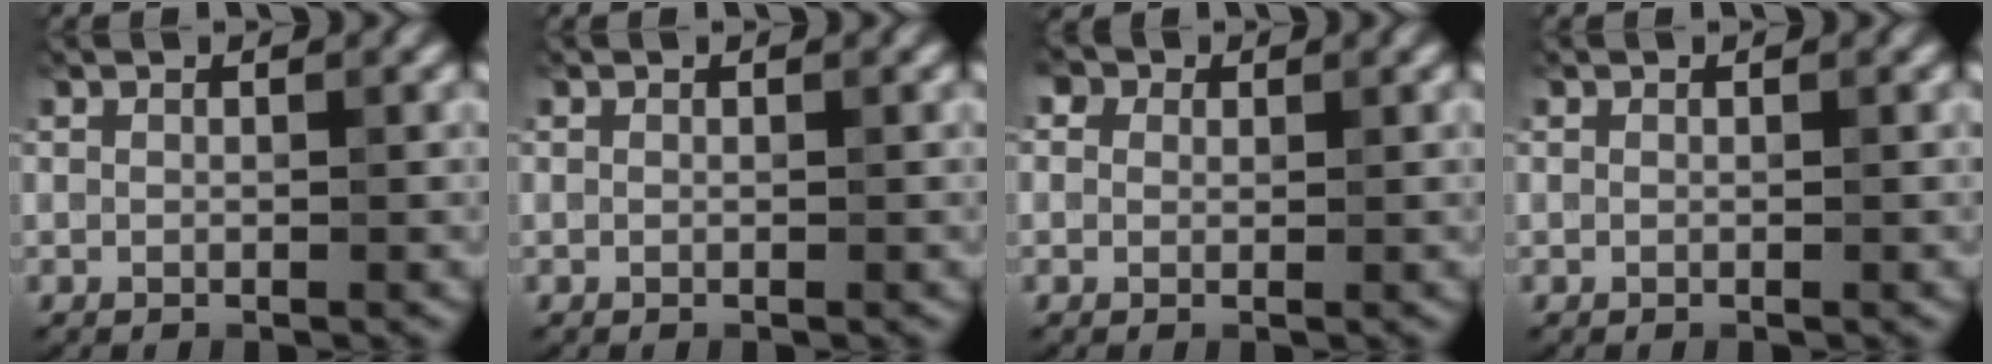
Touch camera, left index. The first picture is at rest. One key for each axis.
{"total": 0.0}
{"total": 3.3, "fx": 1.9, "fy": 2.3, "fz": 1.4, "tx": -0.033, "ty": 0.015, "tz": 0.012}
{"total": 0.0}